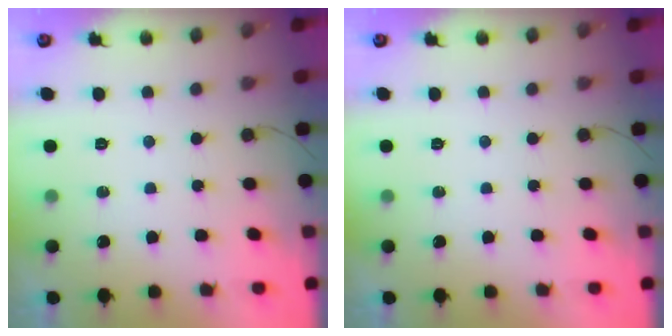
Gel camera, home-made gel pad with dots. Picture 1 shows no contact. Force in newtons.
{"total": 0.0}